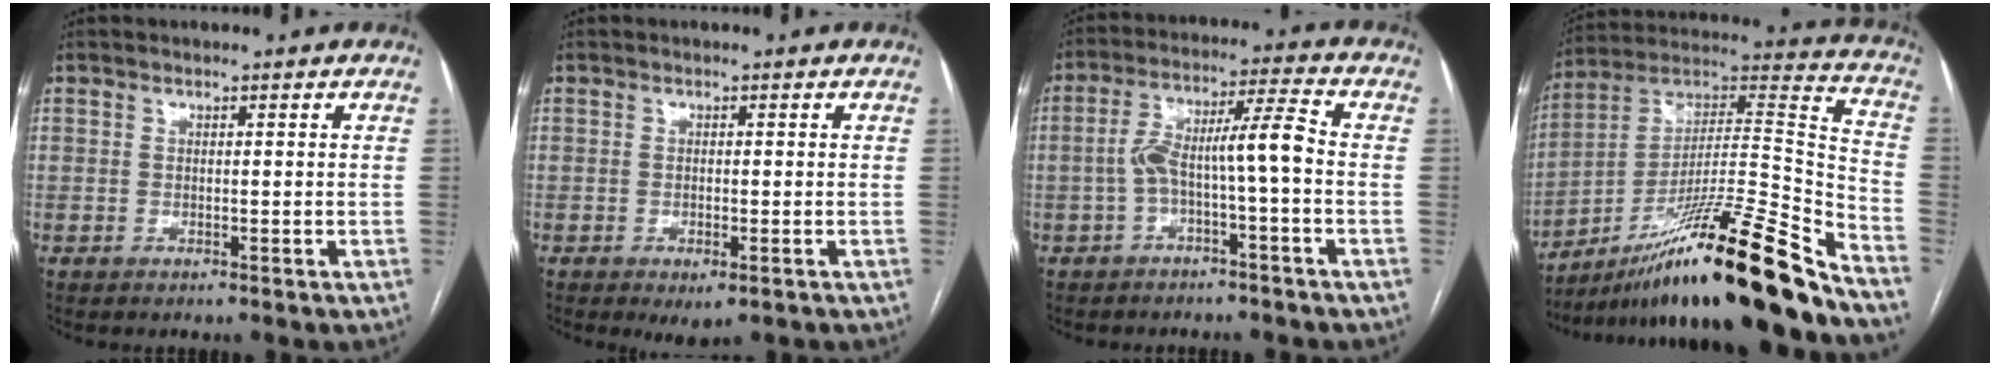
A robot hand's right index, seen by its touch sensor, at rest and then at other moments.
{"total": 2.9, "force": [-1.5, 1.1, 2.2], "torque": [-0.033, -0.003, -0.014]}
{"total": 8.2, "force": [-1.8, 0.4, 8.0], "torque": [-0.145, 0.037, -0.030]}
{"total": 26.8, "force": [-19.4, -0.3, 18.4], "torque": [-0.260, 0.003, -0.335]}